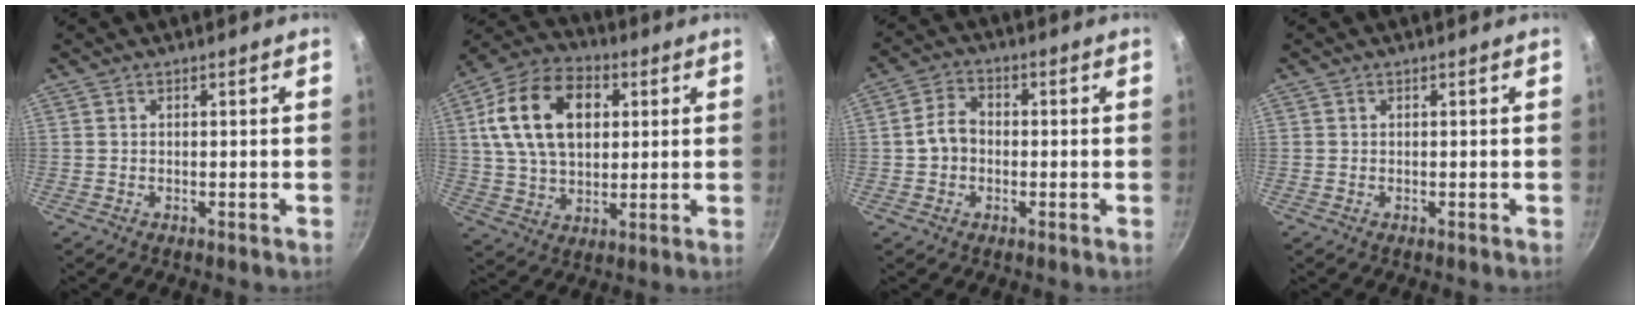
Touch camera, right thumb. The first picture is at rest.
{"total": 18.4, "force": [4.5, 12.3, 12.9], "torque": [-0.213, 0.008, 0.070]}
{"total": 5.4, "force": [-0.5, 4.4, 3.2], "torque": [-0.035, 0.020, -0.017]}
{"total": 0.0}